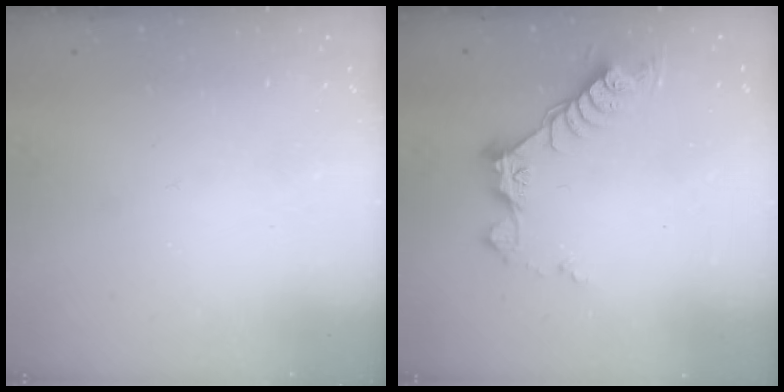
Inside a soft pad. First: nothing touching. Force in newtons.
{"total": 8.7, "press": 8.7, "slide": 0.5}